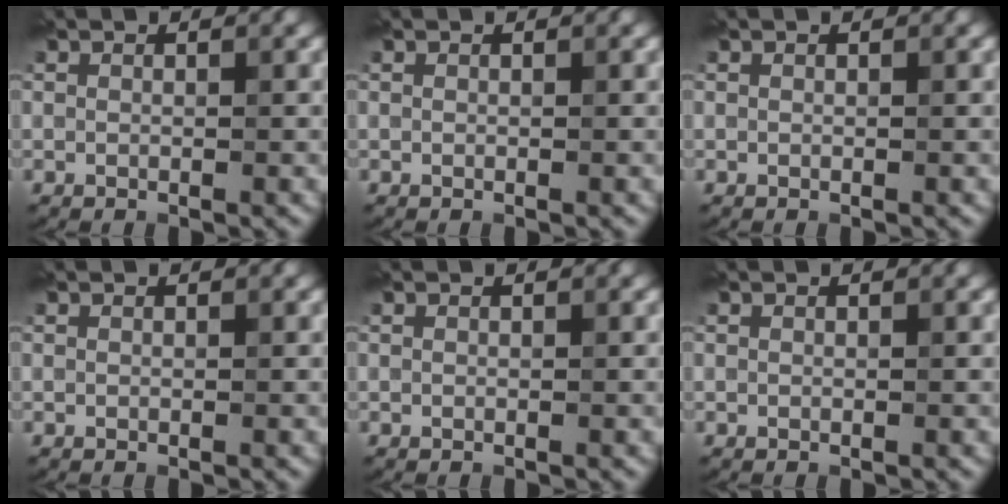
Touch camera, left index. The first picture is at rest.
{"total": 0.0}
{"total": 0.0}
{"total": 0.0}
{"total": 0.0}
{"total": 0.0}